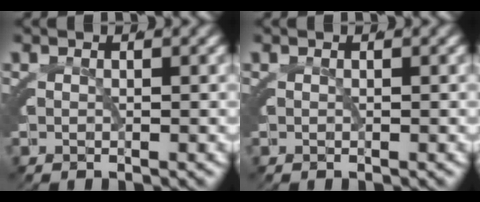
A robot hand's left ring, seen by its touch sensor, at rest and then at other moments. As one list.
[{"total": 0.0}]